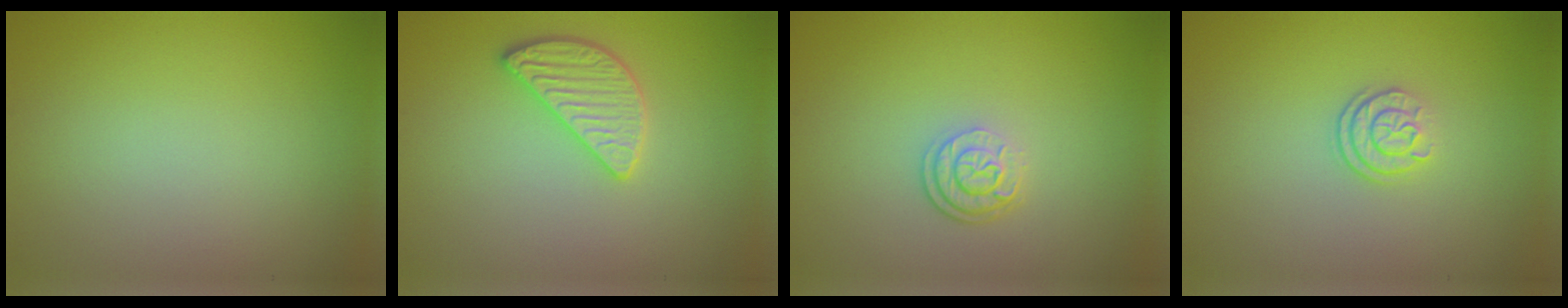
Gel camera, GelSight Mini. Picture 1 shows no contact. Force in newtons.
{"total": 2.8, "press": 2.8, "slide": 0.3}
{"total": 2.6, "press": 2.0, "slide": 1.6}
{"total": 2.4, "press": 1.8, "slide": 1.6}